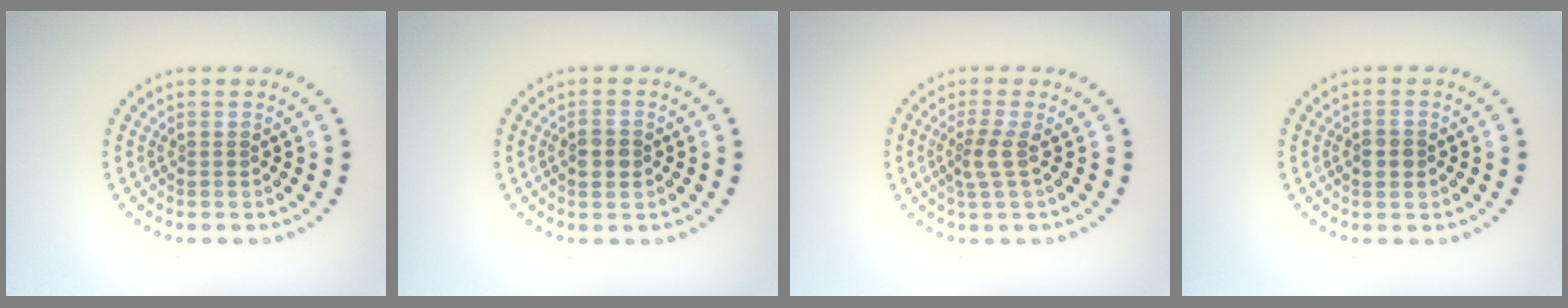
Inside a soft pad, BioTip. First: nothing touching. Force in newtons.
{"total": 1.8, "press": 1.7, "slide": 0.3}
{"total": 2.0, "press": 1.6, "slide": 1.3}
{"total": 1.6, "press": 1.5, "slide": 0.4}